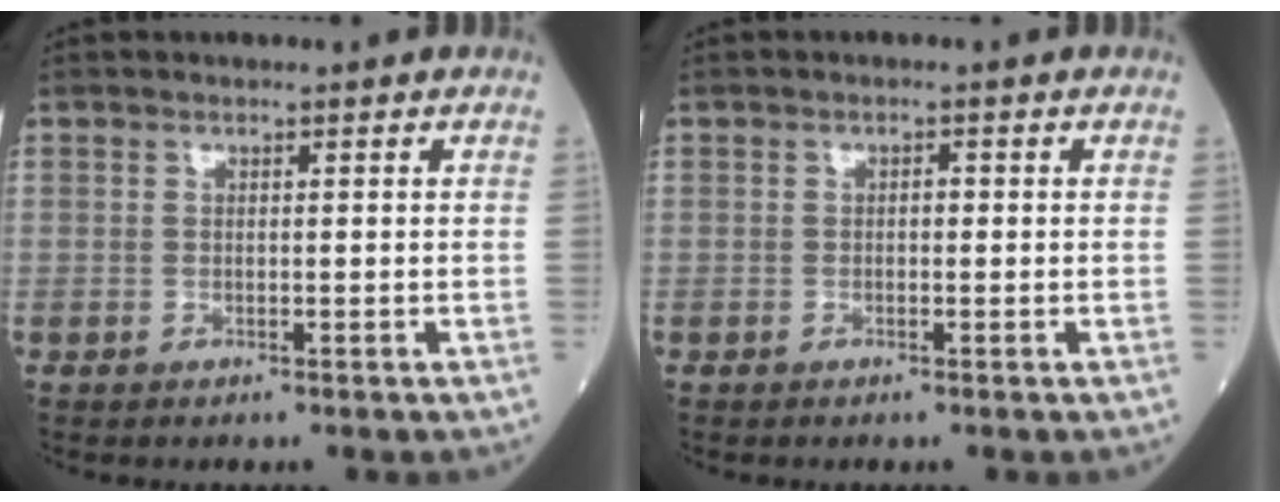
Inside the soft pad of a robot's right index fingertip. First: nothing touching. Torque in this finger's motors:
{"motor_torque": [0.11, -0.04, 0.14, 0.03]}